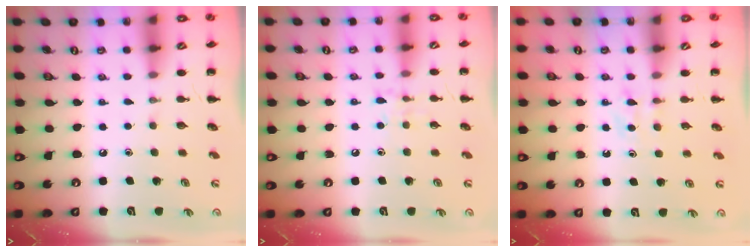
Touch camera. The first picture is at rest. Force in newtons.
{"total": 6.8, "press": 6.5, "slide": 1.9}
{"total": 3.7, "press": 3.6, "slide": 1.2}